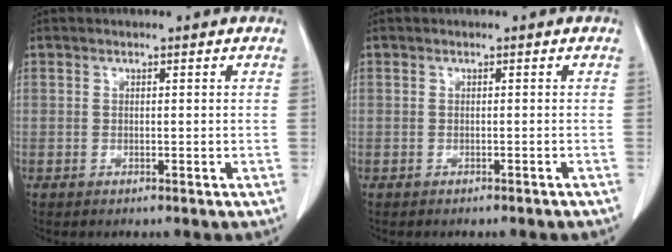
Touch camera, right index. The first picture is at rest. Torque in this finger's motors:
{"motor_torque": [0.05, 0.06, -0.02, -0.01]}